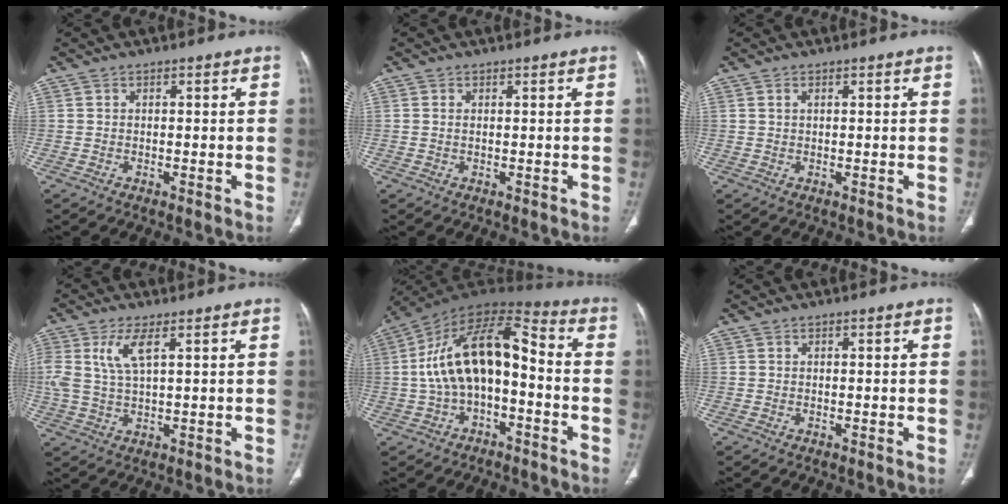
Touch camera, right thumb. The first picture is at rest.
{"total": 0.5, "force": [0.2, 0.3, 0.4], "torque": [-0.014, 0.004, 0.005]}
{"total": 0.8, "force": [0.4, 0.5, 0.6], "torque": [-0.014, 0.003, 0.008]}
{"total": 6.1, "force": [2.3, 2.0, 5.3], "torque": [-0.130, -0.006, 0.054]}
{"total": 17.0, "force": [-1.5, 8.9, 14.4], "torque": [-0.248, 0.060, -0.034]}
{"total": 0.0}